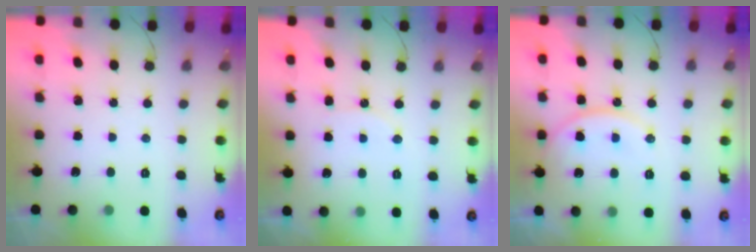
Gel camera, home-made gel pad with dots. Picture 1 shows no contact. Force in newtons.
{"total": 6.5, "press": 6.2, "slide": 1.9}
{"total": 15.6, "press": 15.2, "slide": 3.6}